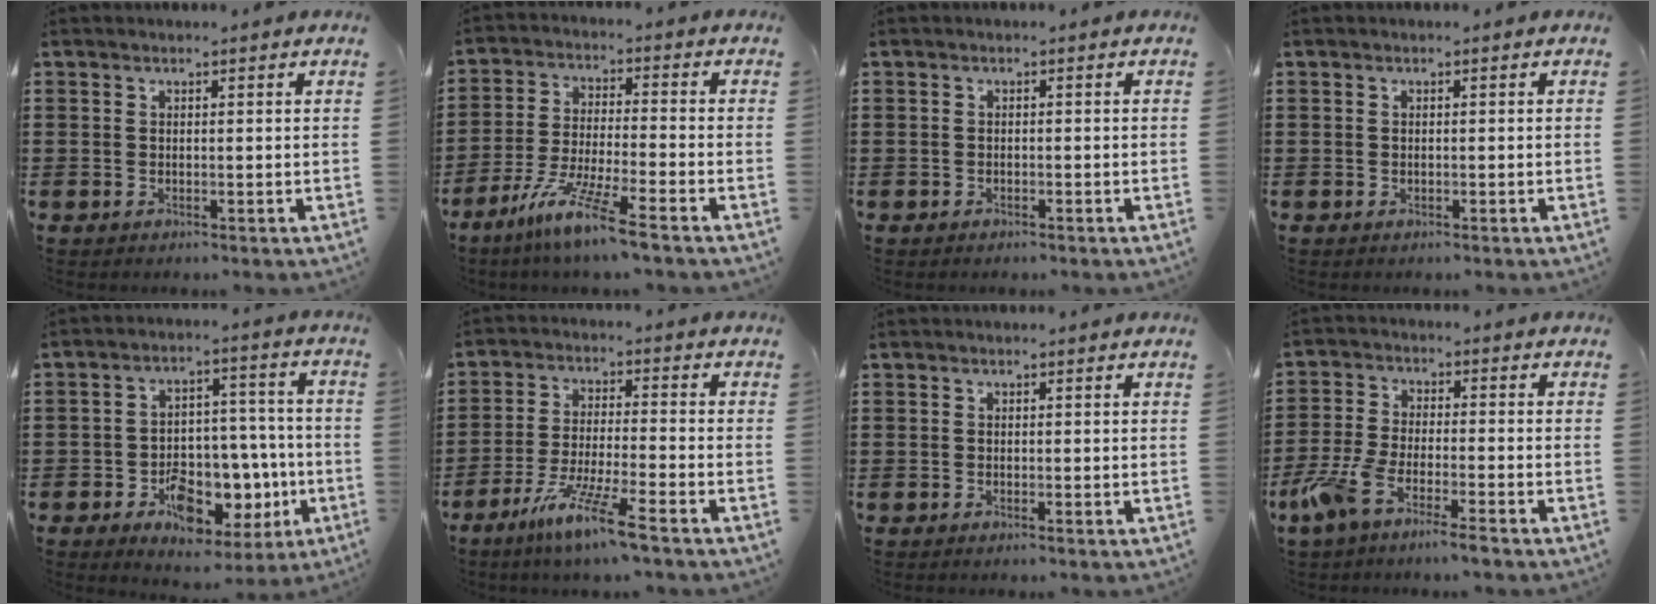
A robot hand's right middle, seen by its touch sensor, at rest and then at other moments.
{"total": 9.0, "force": [-7.0, -0.2, 5.6], "torque": [-0.121, -0.013, -0.140]}
{"total": 0.7, "force": [-0.7, 0.3, 0.1], "torque": [-0.004, 0.001, -0.015]}
{"total": 0.0}
{"total": 8.3, "force": [-3.4, 5.9, 4.6], "torque": [-0.064, 0.022, -0.055]}
{"total": 8.6, "force": [-6.5, -0.1, 5.7], "torque": [-0.115, -0.011, -0.125]}
{"total": 0.0}
{"total": 6.3, "force": [-4.7, 0.7, 4.2], "torque": [-0.110, -0.016, -0.094]}